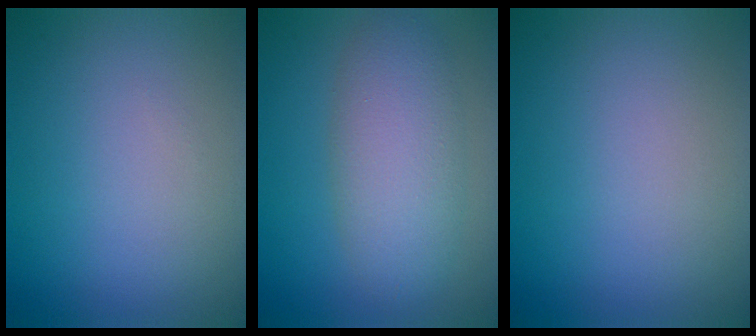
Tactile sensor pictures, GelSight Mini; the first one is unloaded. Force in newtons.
{"total": 5.3, "press": 5.3, "slide": 0.2}
{"total": 0.0}